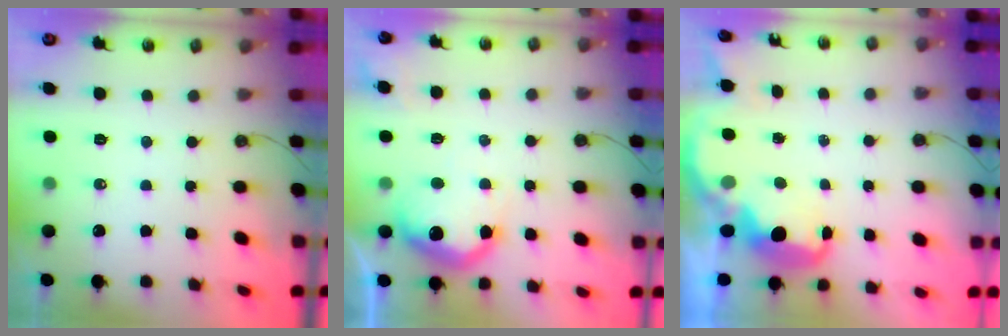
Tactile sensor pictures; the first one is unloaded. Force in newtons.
{"total": 16.7, "press": 16.6, "slide": 1.4}
{"total": 4.7, "press": 4.6, "slide": 0.9}